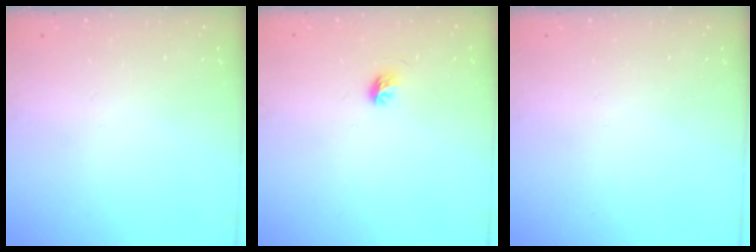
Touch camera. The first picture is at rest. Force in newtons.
{"total": 4.2, "press": 3.9, "slide": 1.4}
{"total": 0.0}